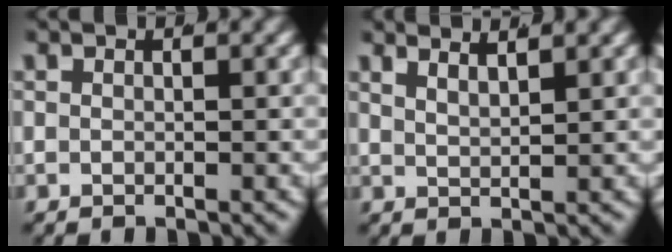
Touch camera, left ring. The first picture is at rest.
{"total": 3.0, "force": [2.6, 0.5, 1.5], "torque": [-0.024, -0.003, 0.049]}